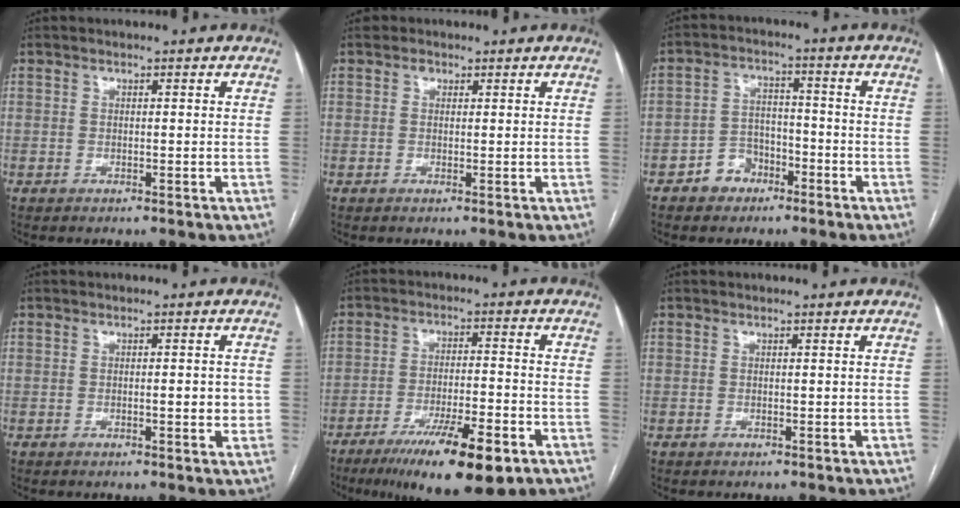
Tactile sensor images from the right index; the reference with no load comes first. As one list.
[{"total": 1.0, "force": [0.3, 0.8, 0.3], "torque": [0.000, 0.001, 0.002]}, {"total": 5.4, "force": [-3.3, 3.9, 1.7], "torque": [-0.028, 0.018, -0.055]}, {"total": 2.5, "force": [-0.2, 0.8, 2.3], "torque": [-0.037, 0.000, -0.003]}, {"total": 14.7, "force": [-9.1, 2.3, 11.2], "torque": [-0.169, -0.026, -0.145]}, {"total": 0.0}]